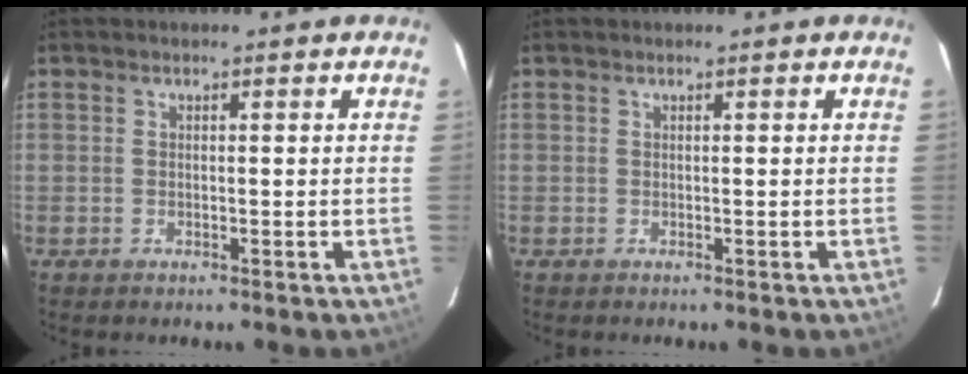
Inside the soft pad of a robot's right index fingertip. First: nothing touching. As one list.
[{"total": 0.0}]